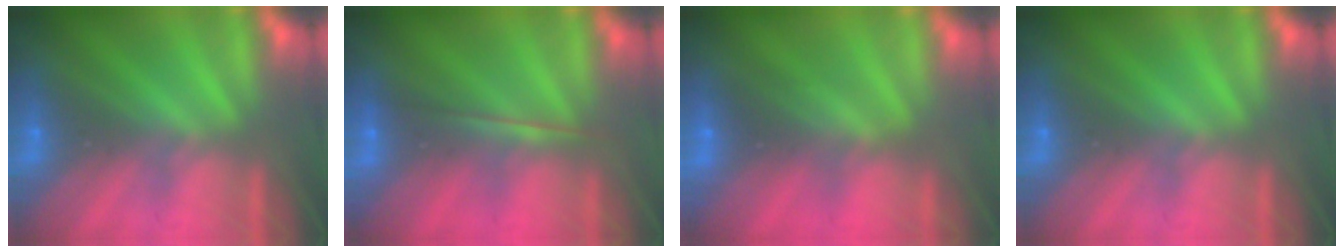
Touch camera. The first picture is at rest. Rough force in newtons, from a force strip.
{"total": 1.7}
{"total": 2.7}
{"total": 0.0}